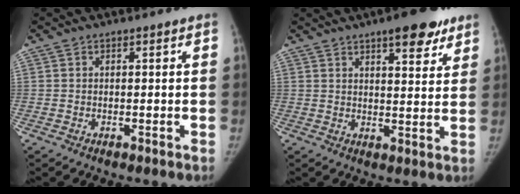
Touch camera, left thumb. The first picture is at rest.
{"total": 9.7, "force": [6.3, 3.3, 6.6], "torque": [-0.062, -0.030, 0.083]}